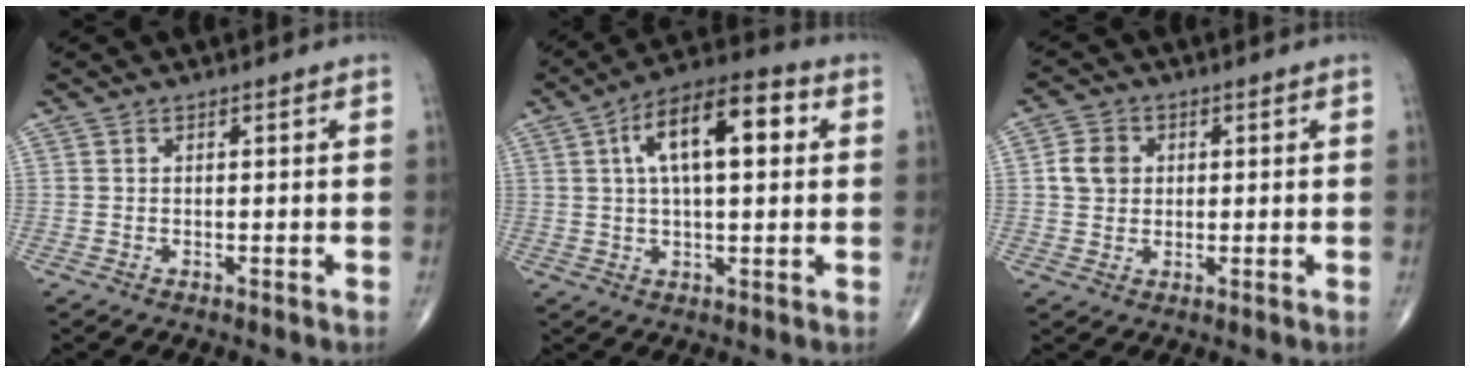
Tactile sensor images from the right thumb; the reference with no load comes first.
{"total": 14.5, "force": [3.6, 6.2, 12.6], "torque": [-0.195, 0.025, 0.049]}
{"total": 5.0, "force": [0.8, 4.3, 2.5], "torque": [-0.032, 0.003, 0.011]}